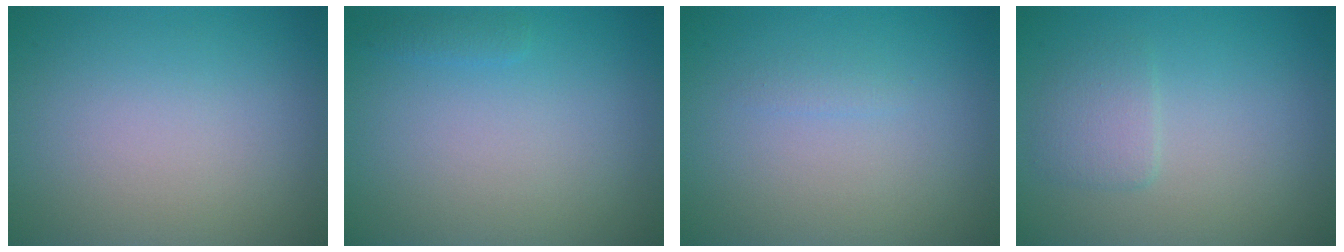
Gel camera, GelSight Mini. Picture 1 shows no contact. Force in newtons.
{"total": 0.7, "press": 0.7, "slide": 0.1}
{"total": 0.6, "press": 0.6, "slide": 0.0}
{"total": 1.6, "press": 1.6, "slide": 0.3}